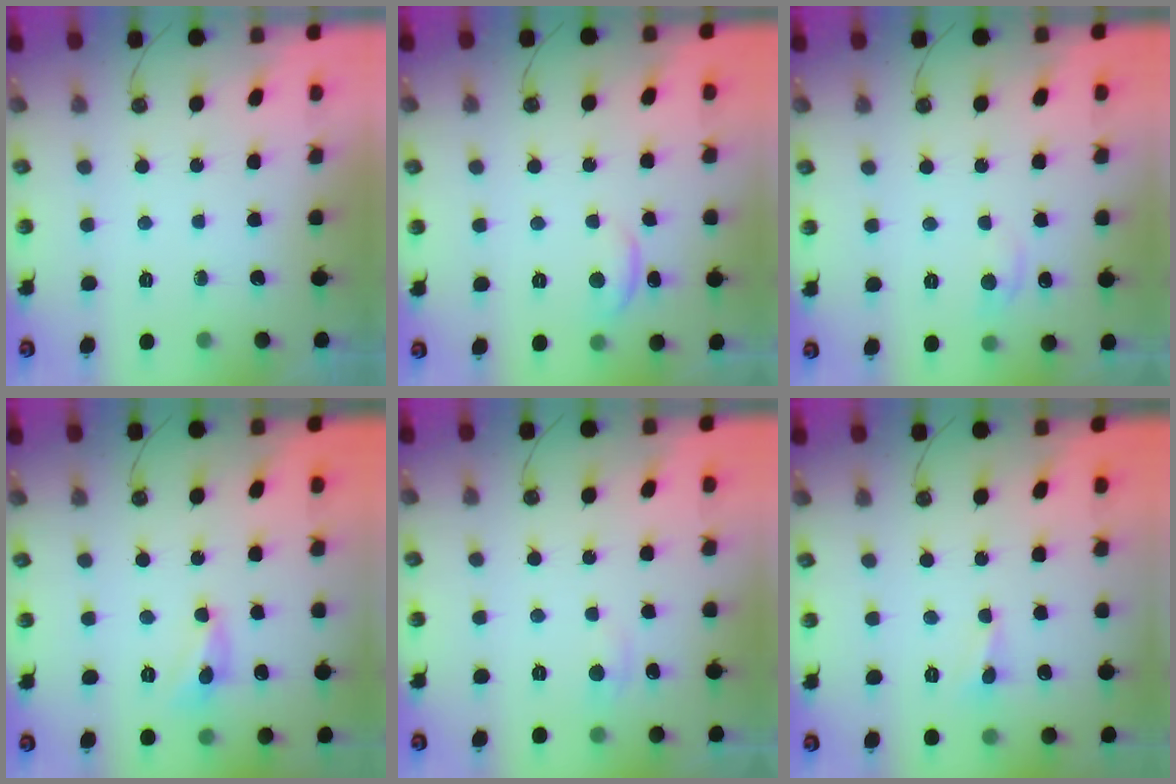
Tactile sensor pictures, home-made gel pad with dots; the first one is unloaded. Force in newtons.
{"total": 1.1, "press": 1.0, "slide": 0.6}
{"total": 1.6, "press": 1.4, "slide": 0.7}
{"total": 2.2, "press": 2.2, "slide": 0.3}
{"total": 1.2, "press": 1.0, "slide": 0.6}
{"total": 0.6, "press": 0.5, "slide": 0.2}